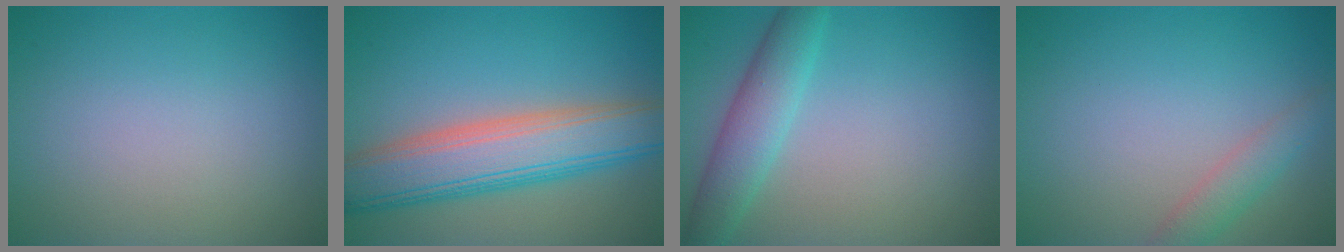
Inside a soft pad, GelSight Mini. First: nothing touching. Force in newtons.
{"total": 8.4, "press": 8.4, "slide": 0.1}
{"total": 3.8, "press": 3.8, "slide": 0.1}
{"total": 2.1, "press": 2.1, "slide": 0.2}